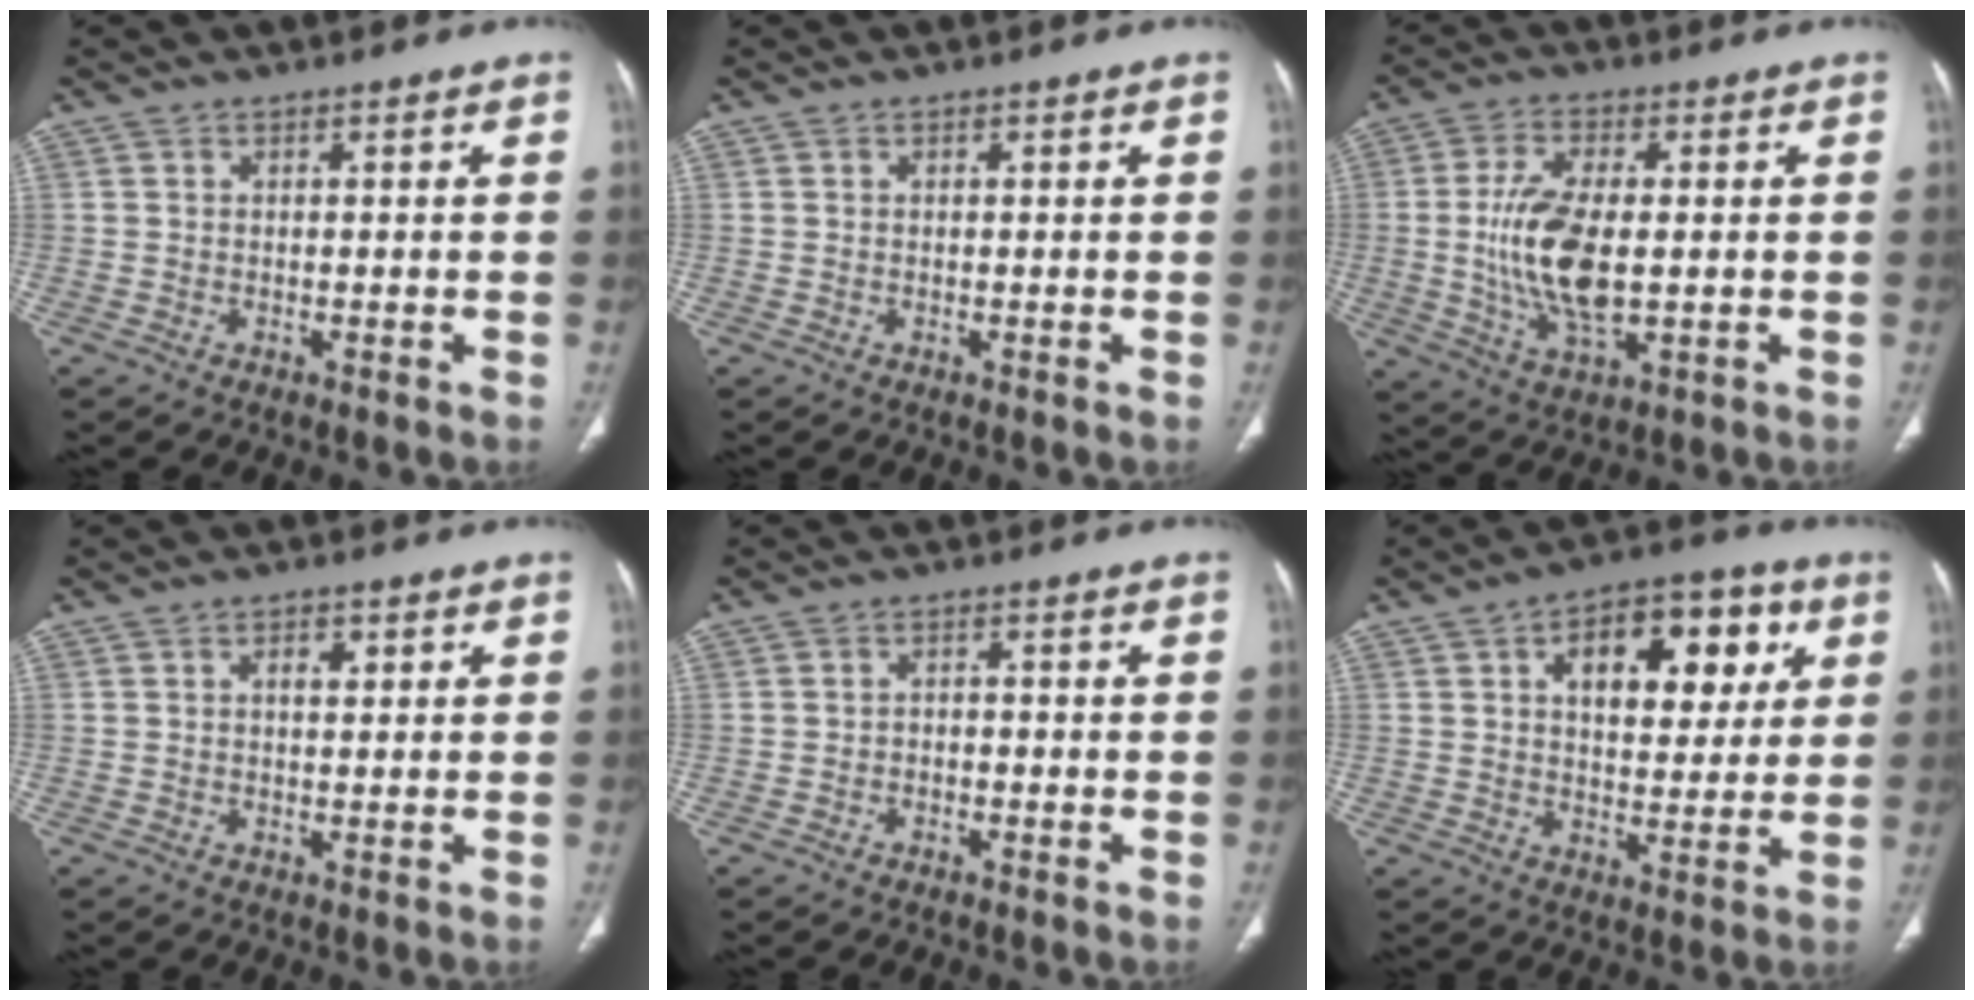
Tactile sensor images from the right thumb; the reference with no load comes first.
{"total": 0.0}
{"total": 12.8, "force": [-0.4, 5.9, 11.4], "torque": [-0.229, -0.008, -0.003]}
{"total": 2.4, "force": [0.9, 1.3, 1.8], "torque": [-0.022, -0.001, 0.011]}
{"total": 1.4, "force": [-0.6, 1.1, 0.7], "torque": [-0.005, 0.008, -0.011]}
{"total": 15.6, "force": [5.2, 8.6, 11.9], "torque": [-0.118, 0.003, 0.074]}